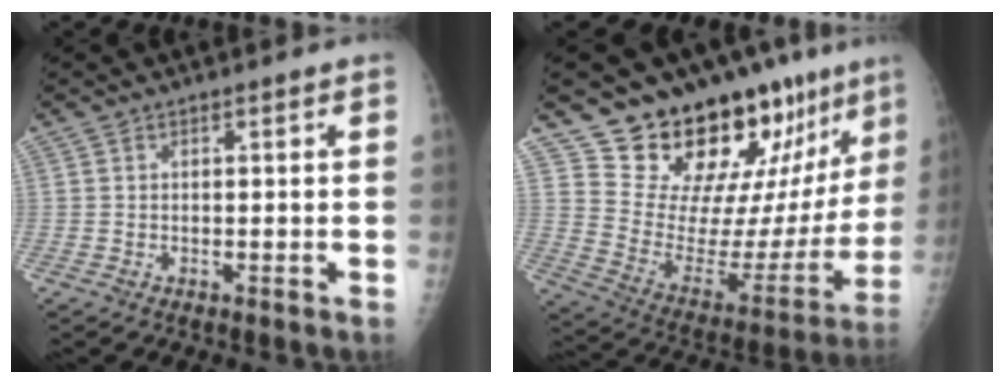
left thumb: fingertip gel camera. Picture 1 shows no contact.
{"total": 22.5, "force": [18.8, 7.3, 10.0], "torque": [-0.097, -0.132, 0.278]}